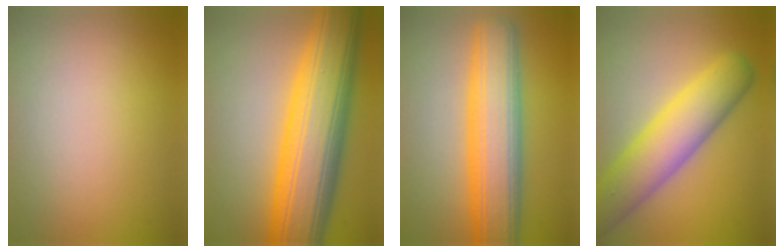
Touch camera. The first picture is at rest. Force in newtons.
{"total": 13.8, "press": 13.8, "slide": 0.1}
{"total": 9.6, "press": 9.6, "slide": 0.2}
{"total": 8.2, "press": 8.2, "slide": 0.6}